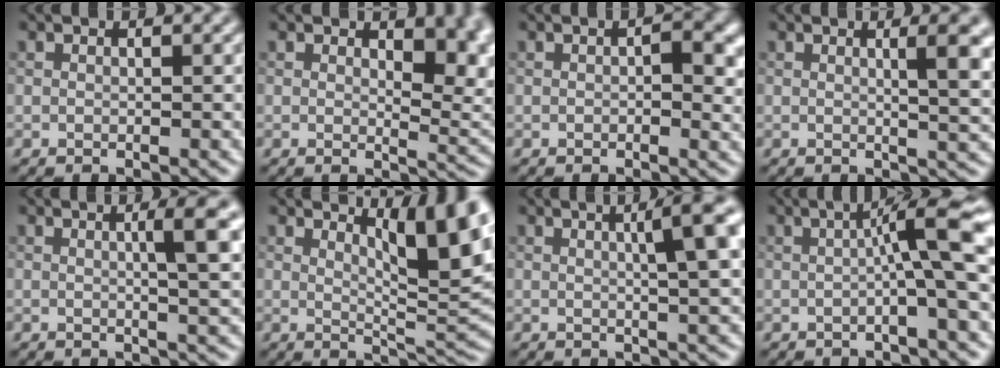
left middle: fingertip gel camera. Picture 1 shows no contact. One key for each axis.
{"total": 4.9, "fx": 1.9, "fy": 2.3, "fz": 3.9, "tx": -0.039, "ty": -0.009, "tz": 0.031}
{"total": 3.2, "fx": 0.3, "fy": 1.5, "fz": 2.8, "tx": -0.032, "ty": -0.001, "tz": 0.001}
{"total": 4.8, "fx": 1.2, "fy": 1.4, "fz": 4.4, "tx": -0.041, "ty": 0.005, "tz": 0.013}
{"total": 4.6, "fx": 0.9, "fy": 0.8, "fz": 4.4, "tx": -0.058, "ty": 0.006, "tz": 0.013}
{"total": 7.7, "fx": 3.6, "fy": 1.9, "fz": 6.6, "tx": -0.084, "ty": -0.002, "tz": 0.063}
{"total": 6.3, "fx": 1.6, "fy": 1.4, "fz": 6.0, "tx": -0.060, "ty": 0.016, "tz": 0.023}
{"total": 6.8, "fx": 0.1, "fy": 0.7, "fz": 6.8, "tx": -0.101, "ty": 0.016, "tz": -0.008}